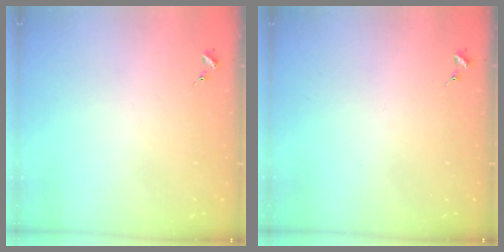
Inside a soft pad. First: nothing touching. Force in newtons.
{"total": 0.0}